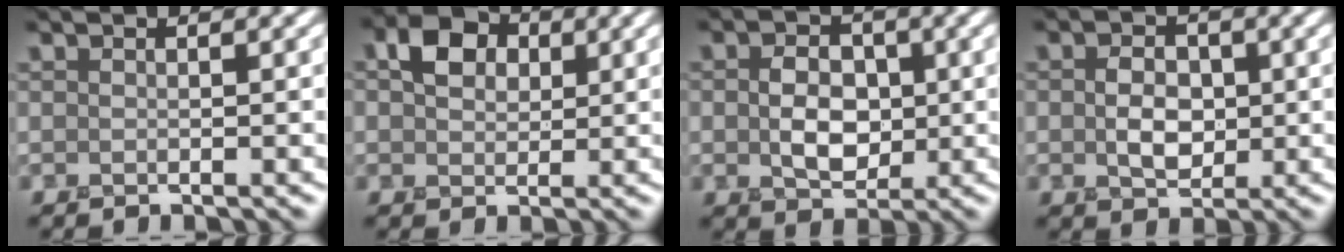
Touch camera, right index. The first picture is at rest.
{"total": 3.6, "force": [0.7, 2.9, 2.0], "torque": [-0.042, 0.004, 0.004]}
{"total": 4.0, "force": [-0.4, 2.9, 2.7], "torque": [-0.050, -0.009, -0.011]}
{"total": 3.1, "force": [-0.3, 2.3, 2.0], "torque": [-0.041, -0.008, -0.009]}